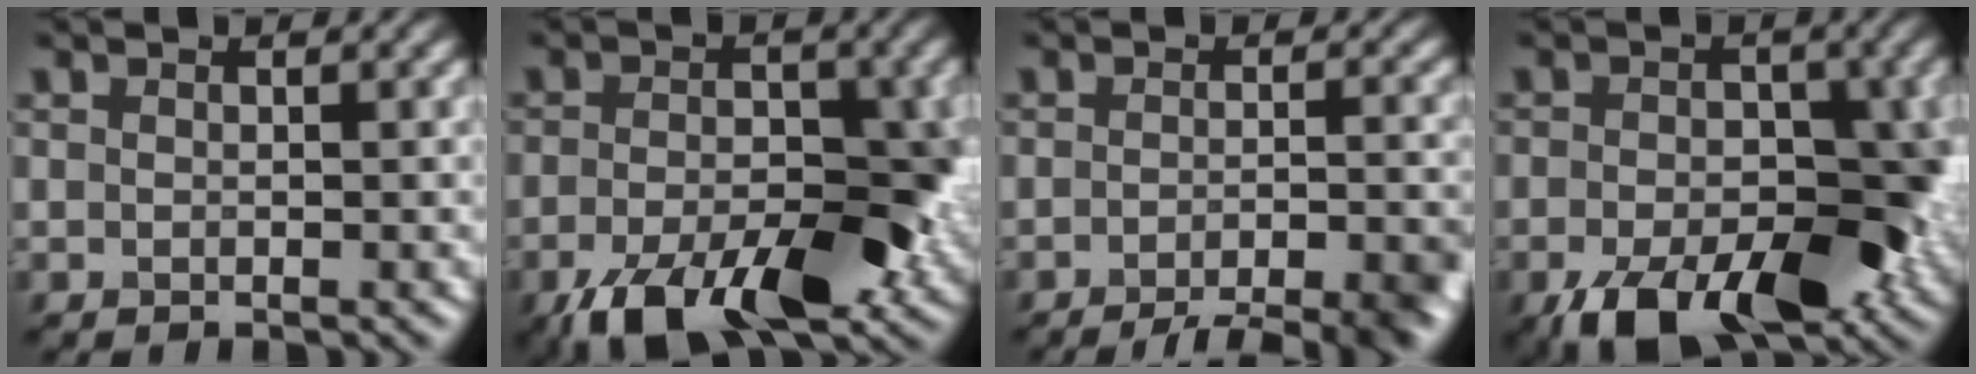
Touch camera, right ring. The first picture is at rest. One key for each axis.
{"total": 10.2, "fx": -4.9, "fy": 4.7, "fz": 7.6, "tx": -0.129, "ty": -0.007, "tz": -0.077}
{"total": 7.4, "fx": -5.1, "fy": 1.9, "fz": 5.0, "tx": -0.055, "ty": -0.011, "tz": -0.067}
{"total": 11.0, "fx": -4.9, "fy": 5.8, "fz": 7.9, "tx": -0.125, "ty": -0.018, "tz": -0.069}